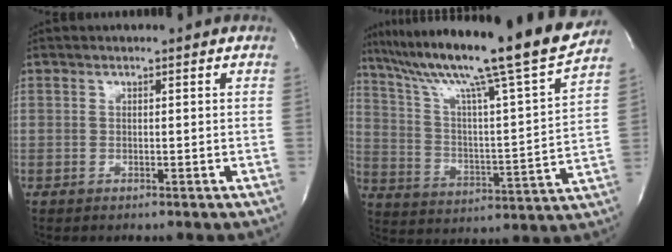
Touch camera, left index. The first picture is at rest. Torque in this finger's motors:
{"motor_torque": [0.95, -0.95, 0.54, 0.09]}